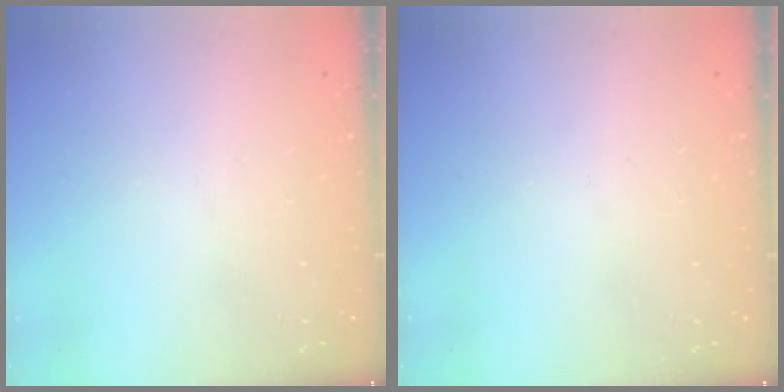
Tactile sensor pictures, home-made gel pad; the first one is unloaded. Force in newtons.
{"total": 0.0}